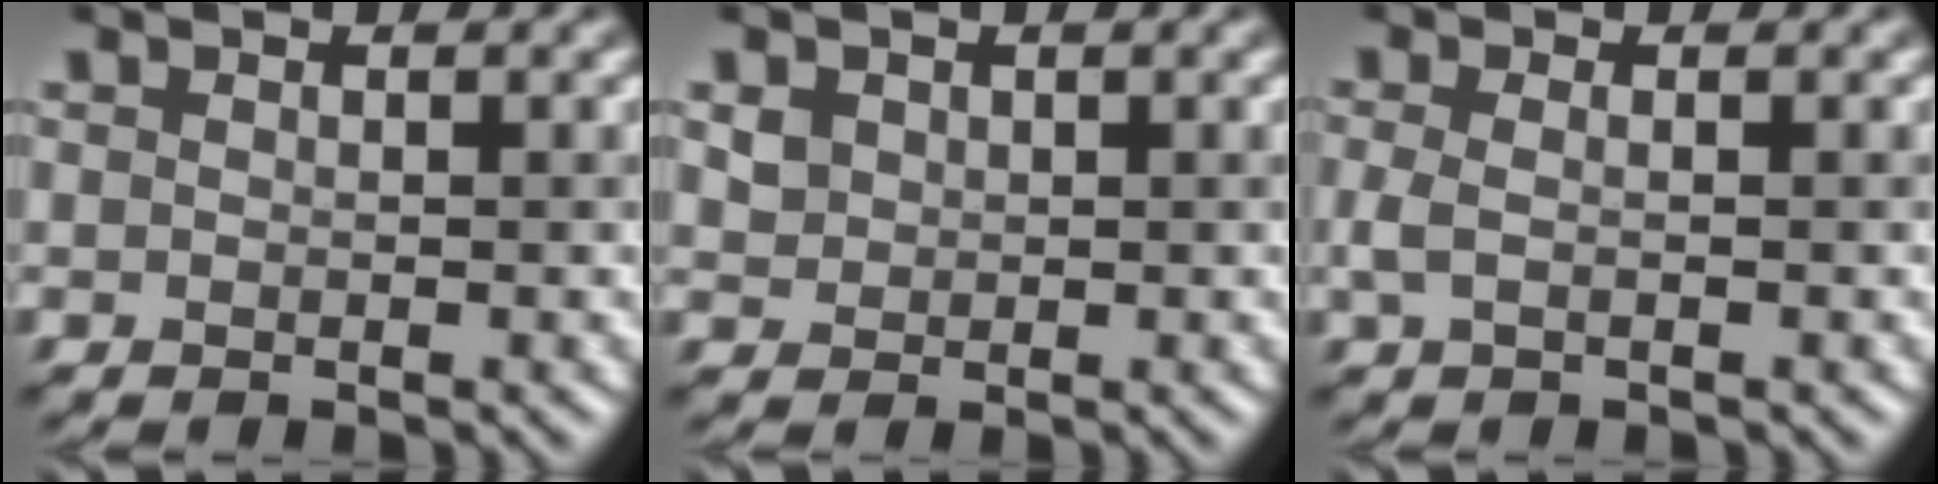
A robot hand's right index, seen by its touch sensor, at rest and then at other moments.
{"total": 1.3, "force": [0.5, 1.2, 0.3], "torque": [-0.006, -0.005, 0.013]}
{"total": 1.3, "force": [-0.2, 0.5, 1.2], "torque": [-0.029, 0.001, -0.006]}